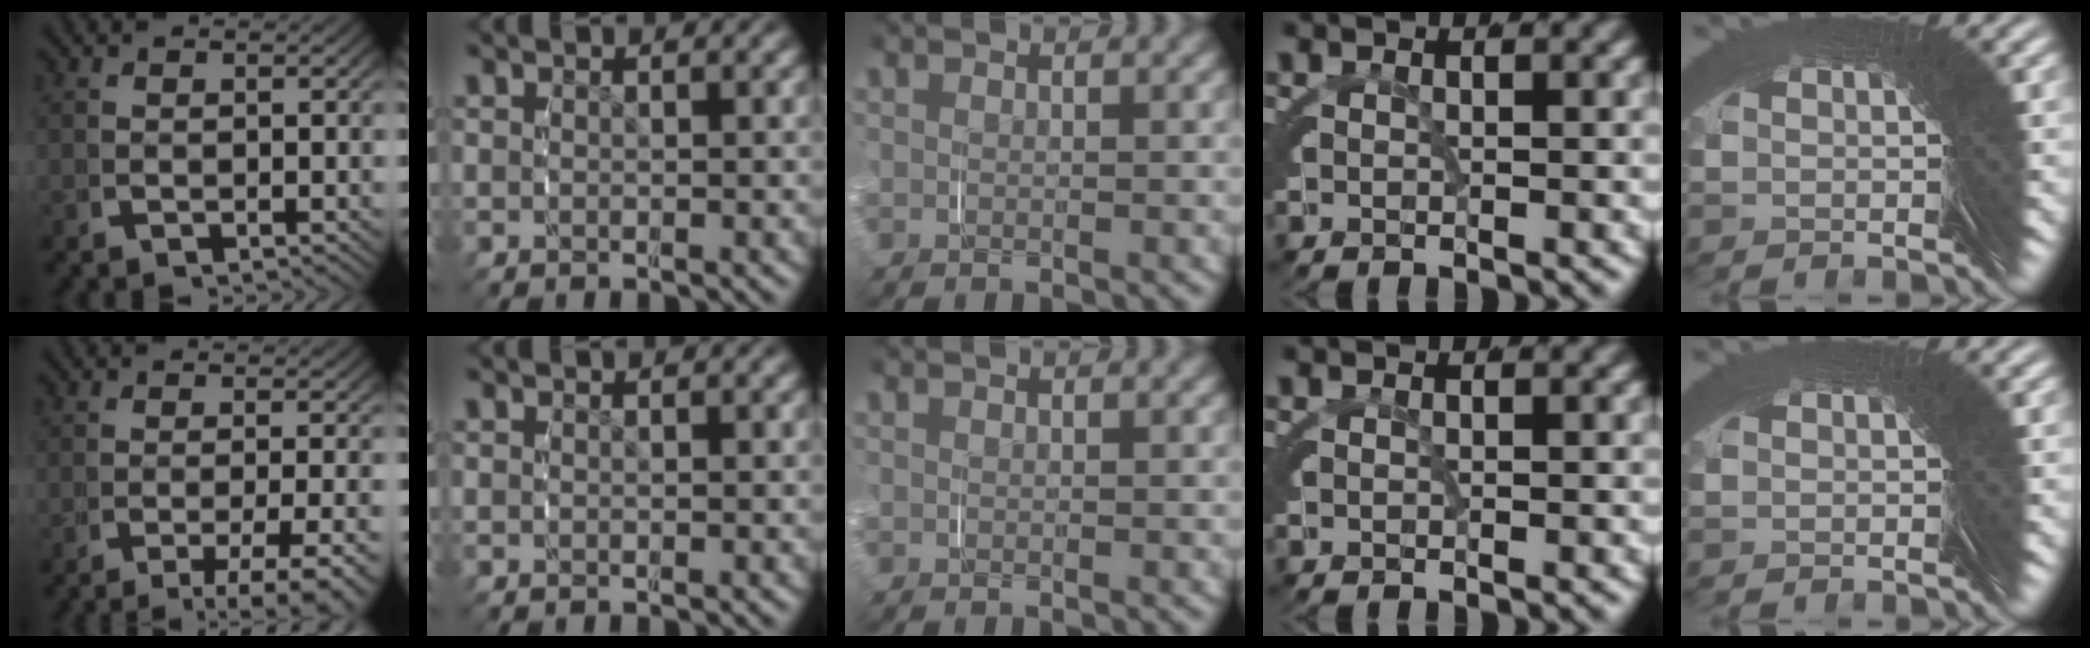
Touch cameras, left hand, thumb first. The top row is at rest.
{"thumb": {"total": 5.9, "force": [-3.9, 1.8, 4.0], "torque": [-0.063, -0.019, -0.051]}, "index": {"total": 0.9, "force": [-0.7, 0.6, 0.2], "torque": [-0.008, 0.001, -0.014]}}